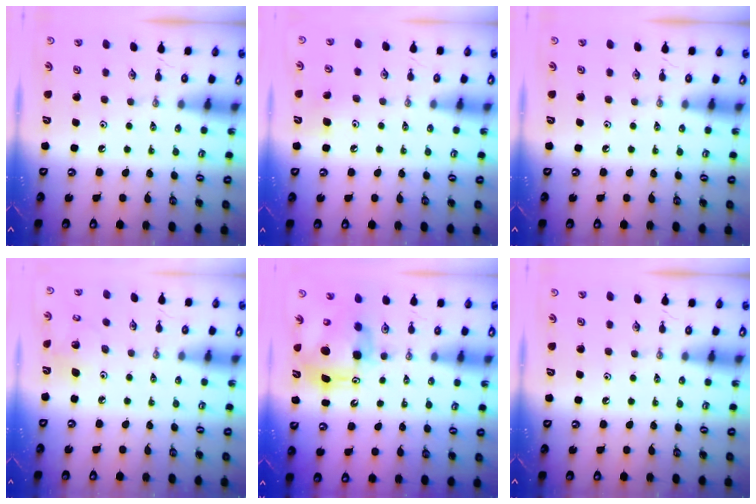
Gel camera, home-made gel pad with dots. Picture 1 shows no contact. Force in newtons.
{"total": 6.8, "press": 6.6, "slide": 1.5}
{"total": 0.0}
{"total": 6.0, "press": 5.6, "slide": 2.3}
{"total": 11.1, "press": 11.1, "slide": 1.1}
{"total": 0.0}